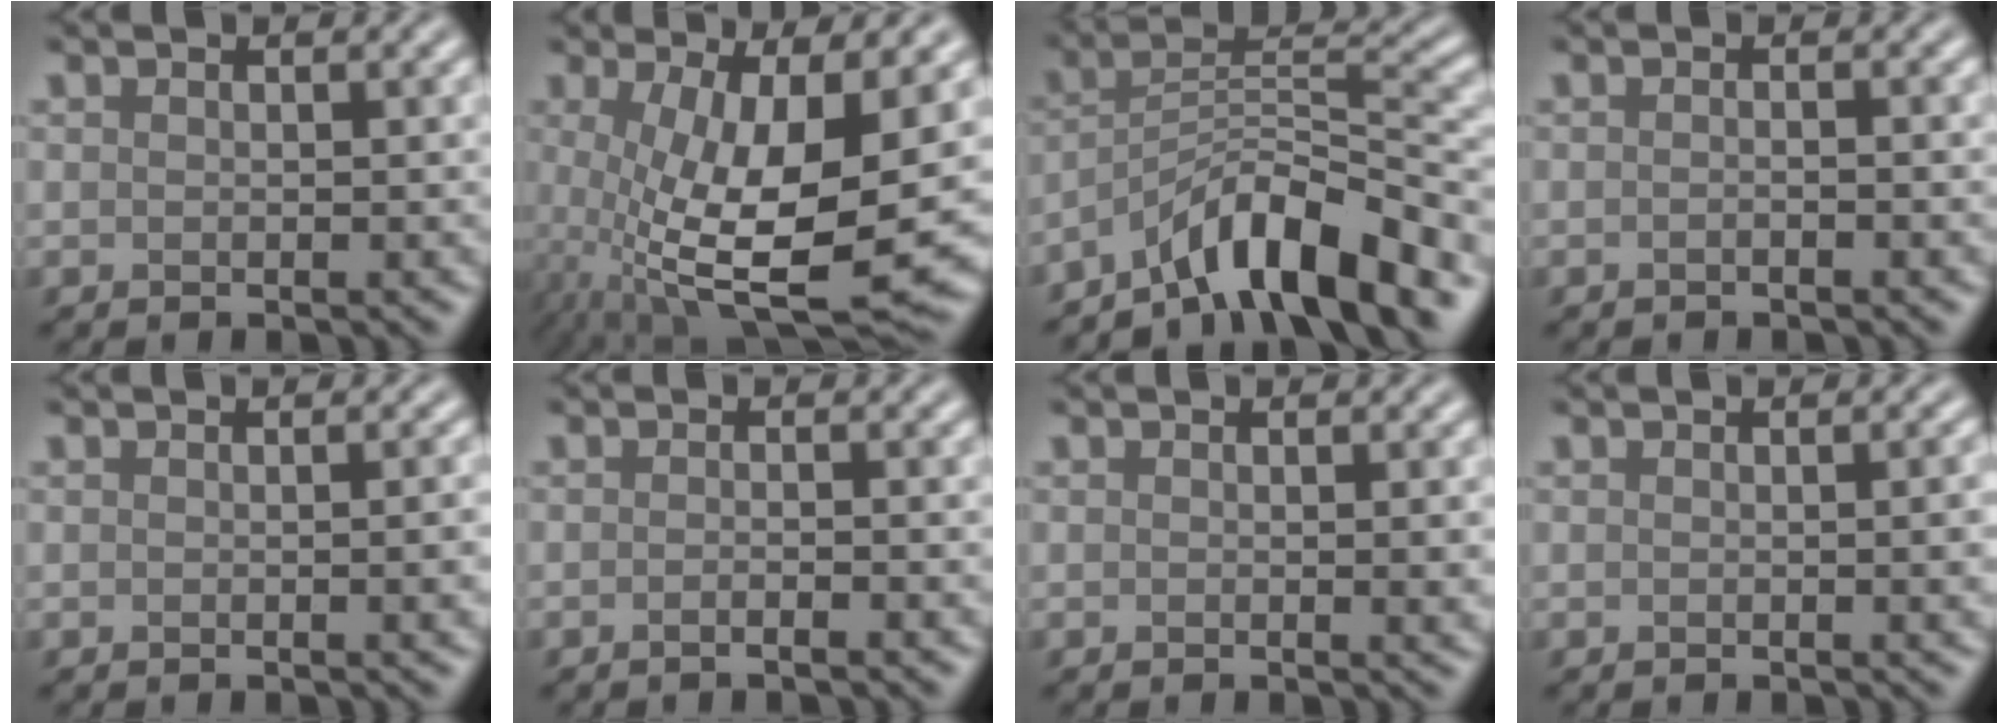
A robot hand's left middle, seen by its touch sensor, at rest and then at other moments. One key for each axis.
{"total": 11.4, "fx": -1.2, "fy": 3.5, "fz": 10.8, "tx": -0.196, "ty": -0.023, "tz": -0.012}
{"total": 8.9, "fx": -6.6, "fy": 1.8, "fz": 5.7, "tx": -0.081, "ty": 0.014, "tz": -0.118}
{"total": 0.9, "fx": -0.4, "fy": 0.3, "fz": 0.8, "tx": -0.013, "ty": -0.005, "tz": -0.014}
{"total": 1.9, "fx": -0.1, "fy": 0.5, "fz": 1.8, "tx": -0.018, "ty": 0.001, "tz": -0.003}
{"total": 1.5, "fx": -0.7, "fy": 0.4, "fz": 1.3, "tx": -0.016, "ty": -0.003, "tz": -0.018}
{"total": 1.3, "fx": 0.0, "fy": 0.3, "fz": 1.2, "tx": -0.013, "ty": 0.000, "tz": -0.002}
{"total": 2.3, "fx": 0.0, "fy": 0.7, "fz": 2.2, "tx": -0.020, "ty": 0.002, "tz": -0.004}